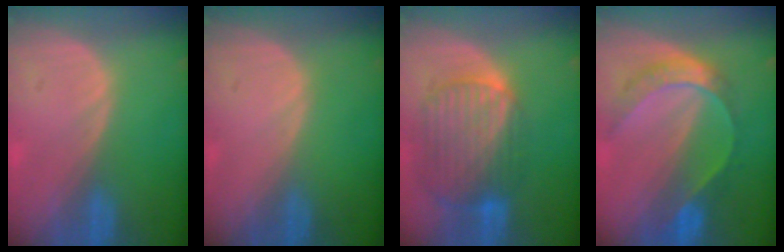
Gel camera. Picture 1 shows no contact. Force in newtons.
{"total": 0.0}
{"total": 10.3, "press": 8.6, "slide": 5.6}
{"total": 7.8, "press": 6.5, "slide": 4.2}